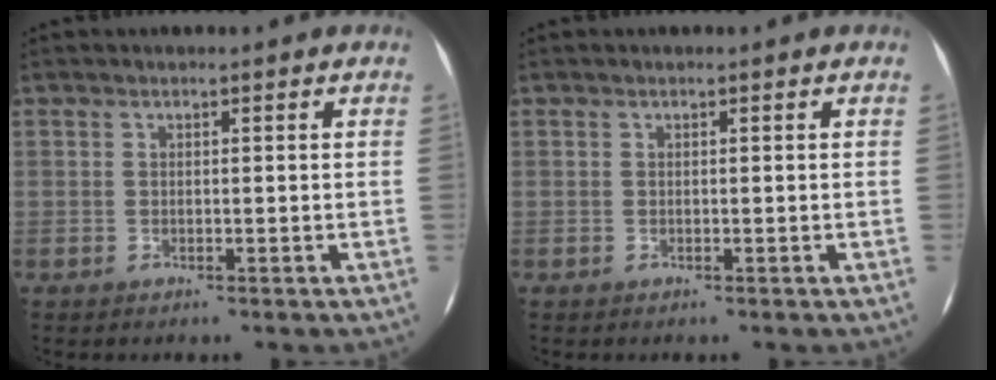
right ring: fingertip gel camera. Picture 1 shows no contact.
{"total": 0.0}